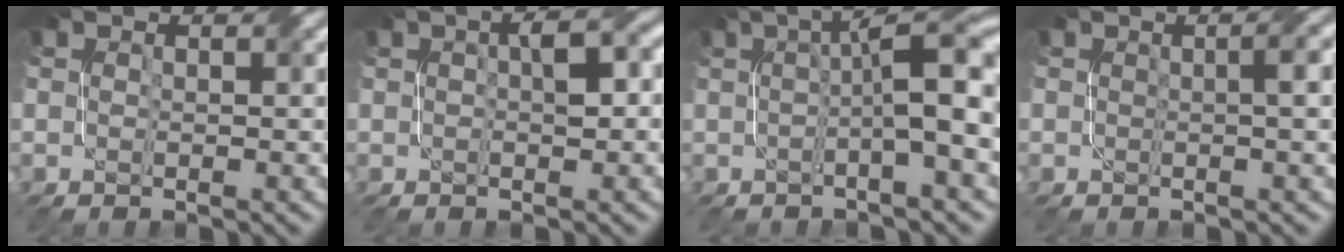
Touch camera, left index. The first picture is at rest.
{"total": 2.8, "force": [0.3, 1.0, 2.6], "torque": [-0.043, 0.012, 0.006]}
{"total": 8.3, "force": [0.6, 1.8, 8.0], "torque": [-0.103, 0.025, 0.005]}
{"total": 2.4, "force": [0.0, 0.5, 2.3], "torque": [-0.021, 0.013, 0.000]}